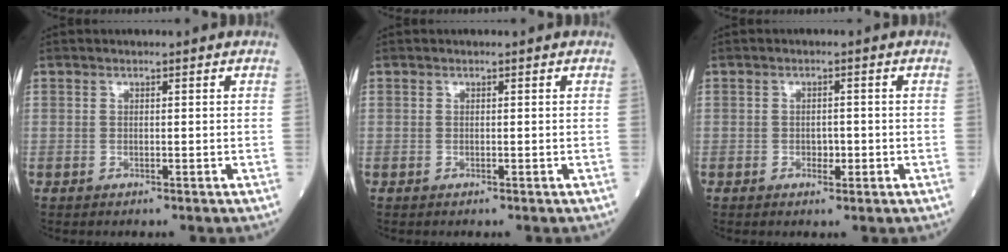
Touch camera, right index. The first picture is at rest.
{"total": 0.0}
{"total": 1.9, "force": [-0.6, 1.0, 1.4], "torque": [-0.020, 0.002, -0.006]}